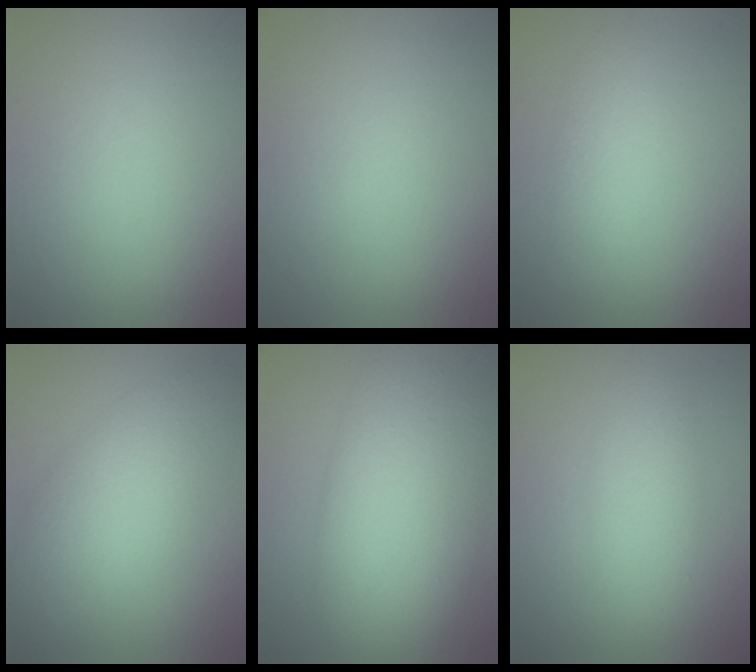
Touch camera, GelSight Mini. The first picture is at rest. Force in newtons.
{"total": 0.0}
{"total": 2.2, "press": 2.2, "slide": 0.1}
{"total": 5.5, "press": 5.5, "slide": 0.3}
{"total": 11.9, "press": 11.9, "slide": 0.3}
{"total": 2.7, "press": 2.7, "slide": 0.1}